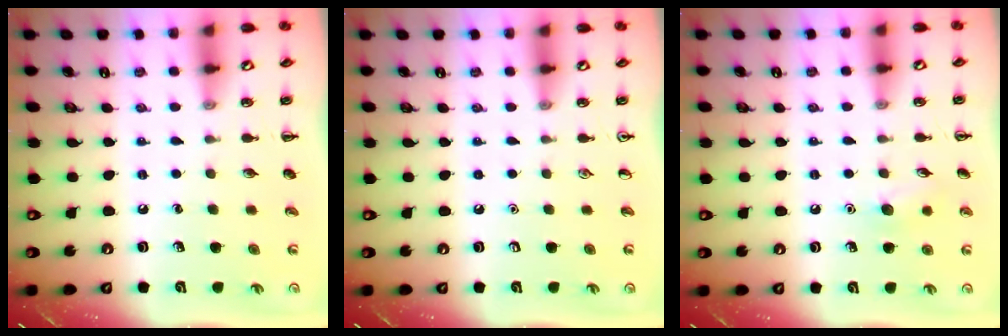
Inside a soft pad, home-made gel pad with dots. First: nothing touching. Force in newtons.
{"total": 0.0}
{"total": 6.9, "press": 6.7, "slide": 1.8}